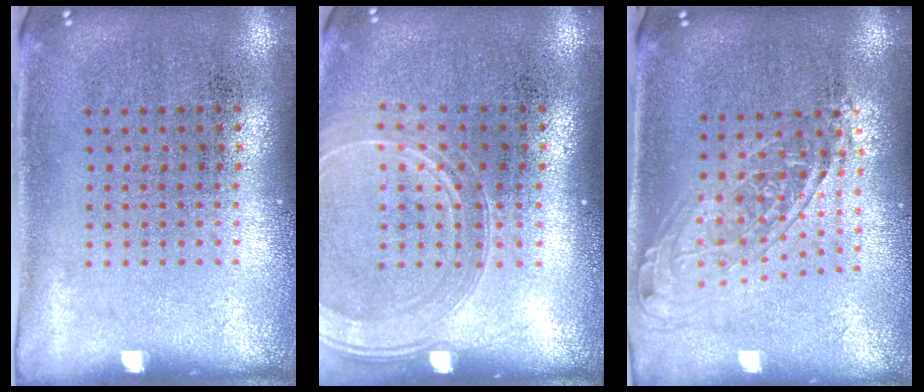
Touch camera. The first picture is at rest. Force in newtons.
{"total": 1.6, "press": 1.5, "slide": 0.7}
{"total": 1.5, "press": 1.2, "slide": 0.9}